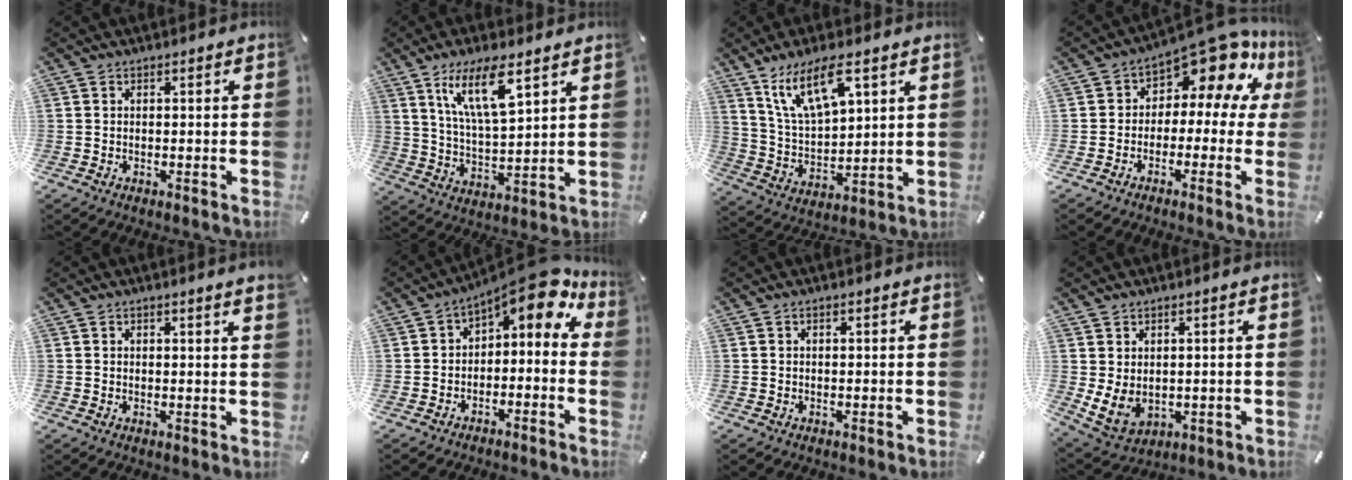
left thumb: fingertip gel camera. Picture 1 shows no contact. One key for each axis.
{"total": 12.9, "fx": 7.9, "fy": 4.1, "fz": 9.4, "tx": -0.190, "ty": -0.022, "tz": 0.138}
{"total": 12.3, "fx": 8.1, "fy": 4.6, "fz": 8.2, "tx": -0.183, "ty": -0.028, "tz": 0.143}
{"total": 13.0, "fx": 8.8, "fy": 6.3, "fz": 7.2, "tx": -0.116, "ty": -0.075, "tz": 0.150}
{"total": 1.5, "fx": 1.2, "fy": -0.1, "fz": 1.0, "tx": -0.020, "ty": -0.002, "tz": 0.021}
{"total": 8.6, "fx": 4.3, "fy": 4.2, "fz": 6.2, "tx": -0.088, "ty": -0.035, "tz": 0.074}
{"total": 0.6, "fx": 0.2, "fy": 0.4, "fz": 0.4, "tx": -0.007, "ty": 0.003, "tz": 0.003}
{"total": 5.9, "fx": 1.6, "fy": 4.7, "fz": 3.2, "tx": -0.073, "ty": -0.010, "tz": 0.033}